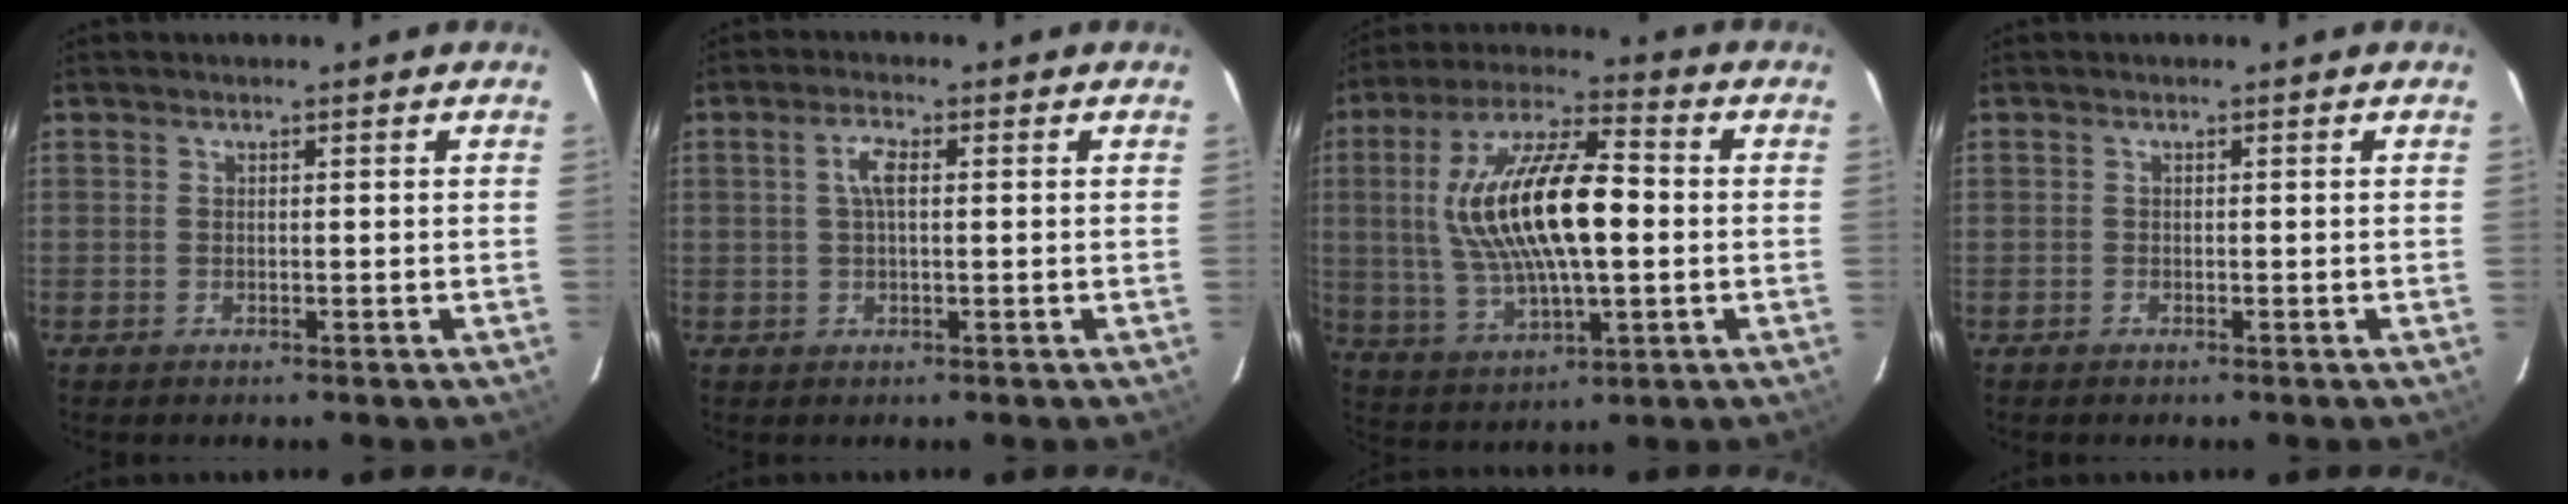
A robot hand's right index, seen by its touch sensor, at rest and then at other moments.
{"total": 3.1, "force": [0.6, 1.1, 2.9], "torque": [-0.060, 0.008, 0.011]}
{"total": 18.9, "force": [1.1, 6.6, 17.6], "torque": [-0.339, 0.013, 0.025]}
{"total": 0.0}